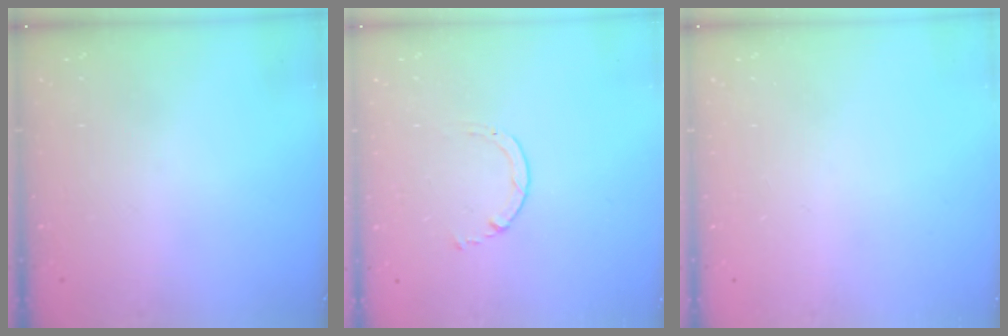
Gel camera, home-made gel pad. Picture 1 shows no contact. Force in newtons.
{"total": 1.7, "press": 1.6, "slide": 0.2}
{"total": 0.0}